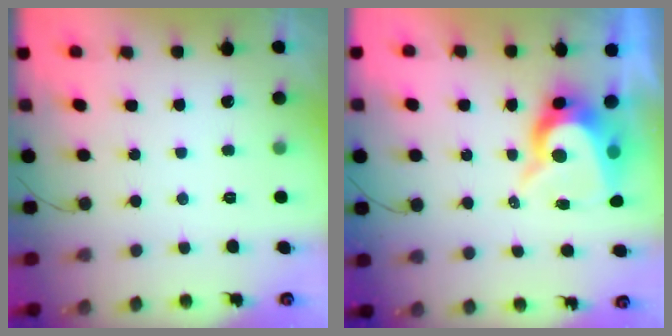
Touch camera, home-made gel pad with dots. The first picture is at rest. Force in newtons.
{"total": 10.3, "press": 10.3, "slide": 0.9}